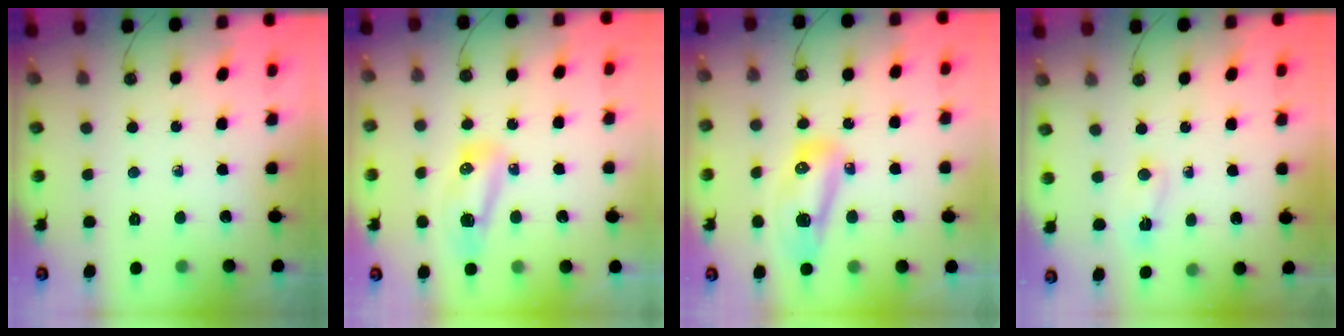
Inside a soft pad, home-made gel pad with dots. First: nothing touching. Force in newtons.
{"total": 7.7, "press": 7.6, "slide": 1.2}
{"total": 10.6, "press": 10.5, "slide": 1.4}
{"total": 2.4, "press": 2.3, "slide": 0.7}